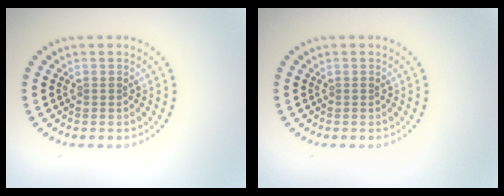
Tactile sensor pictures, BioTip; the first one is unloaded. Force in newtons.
{"total": 0.0}